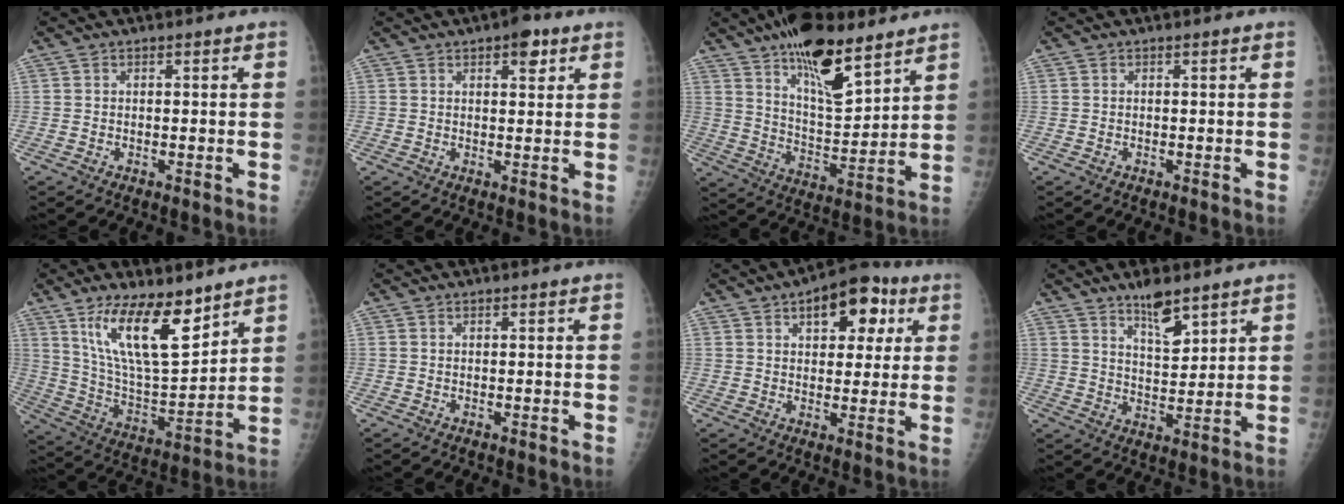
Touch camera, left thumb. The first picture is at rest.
{"total": 4.2, "force": [2.3, 1.9, 3.0], "torque": [-0.024, -0.007, 0.028]}
{"total": 16.9, "force": [11.3, 6.2, 11.0], "torque": [-0.150, -0.066, 0.197]}
{"total": 0.0}
{"total": 16.9, "force": [10.6, 5.9, 11.8], "torque": [-0.175, -0.067, 0.206]}
{"total": 0.0}
{"total": 12.2, "force": [5.3, 6.8, 8.6], "torque": [-0.071, 0.001, 0.067]}
{"total": 7.4, "force": [5.3, 2.5, 4.5], "torque": [-0.057, -0.041, 0.091]}